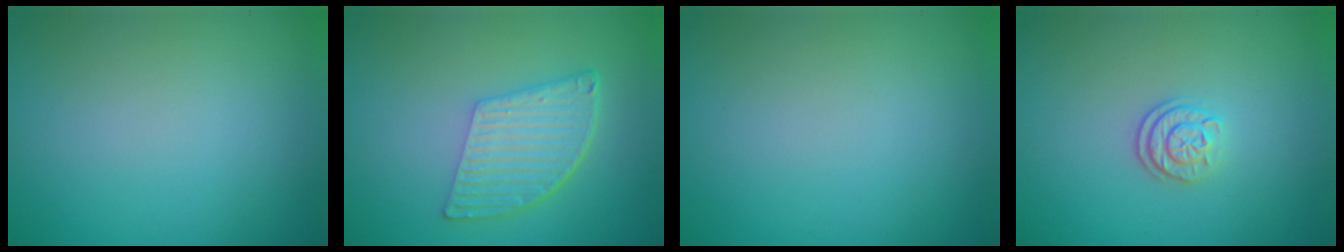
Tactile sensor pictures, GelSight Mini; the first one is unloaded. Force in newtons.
{"total": 5.5, "press": 3.8, "slide": 4.1}
{"total": 0.0}
{"total": 2.3, "press": 1.7, "slide": 1.5}